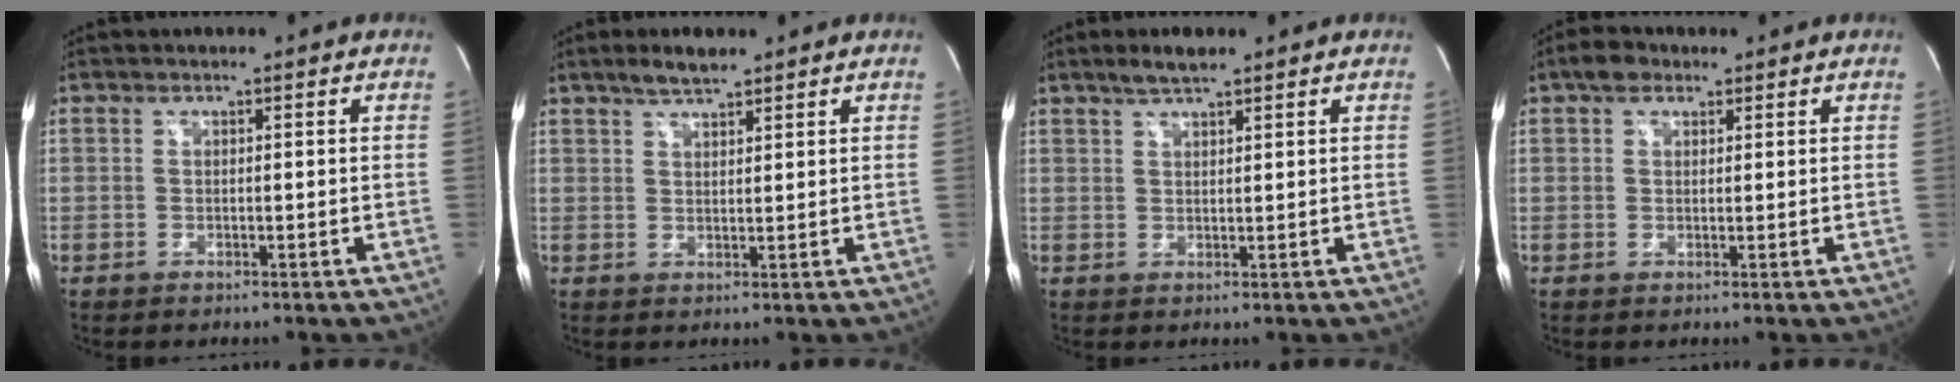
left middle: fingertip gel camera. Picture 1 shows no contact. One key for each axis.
{"total": 3.9, "fx": 3.2, "fy": 0.8, "fz": 2.1, "tx": -0.048, "ty": 0.006, "tz": 0.060}
{"total": 3.5, "fx": 2.7, "fy": 0.5, "fz": 2.0, "tx": -0.047, "ty": 0.007, "tz": 0.053}
{"total": 2.9, "fx": 1.9, "fy": 1.9, "fz": 1.3, "tx": -0.028, "ty": 0.014, "tz": 0.031}